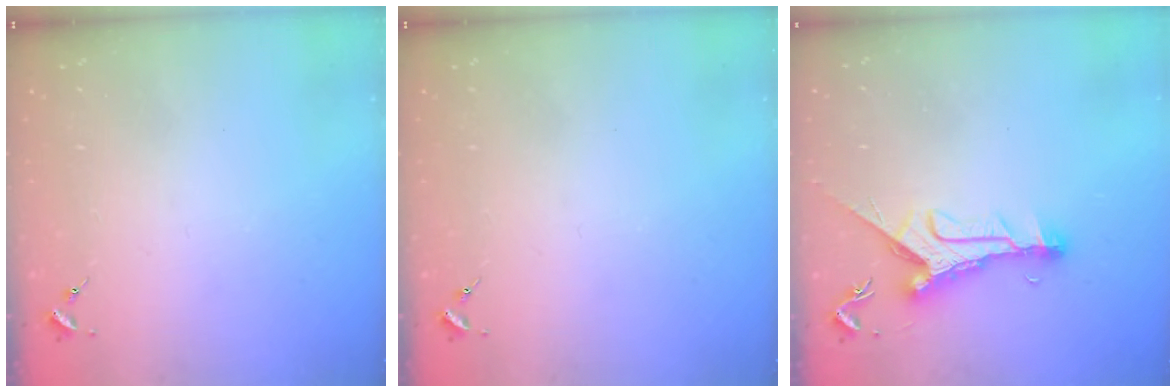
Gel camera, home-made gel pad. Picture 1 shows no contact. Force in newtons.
{"total": 0.0}
{"total": 10.8, "press": 10.8, "slide": 0.6}